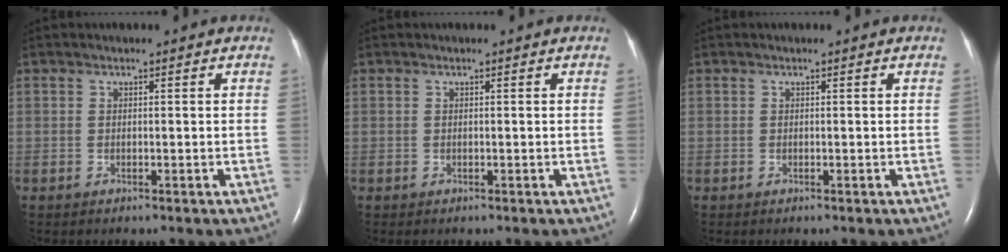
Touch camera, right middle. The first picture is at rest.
{"total": 0.0}
{"total": 0.0}